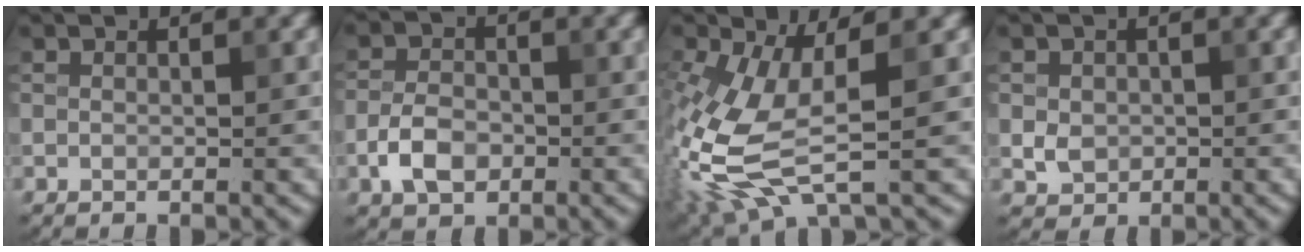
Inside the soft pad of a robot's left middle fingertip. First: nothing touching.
{"total": 3.6, "force": [-1.4, 2.4, 2.3], "torque": [-0.043, 0.003, -0.034]}
{"total": 7.9, "force": [-1.2, 3.3, 7.0], "torque": [-0.184, -0.008, -0.026]}
{"total": 1.9, "force": [-0.2, 1.7, 0.9], "torque": [-0.015, -0.002, -0.005]}